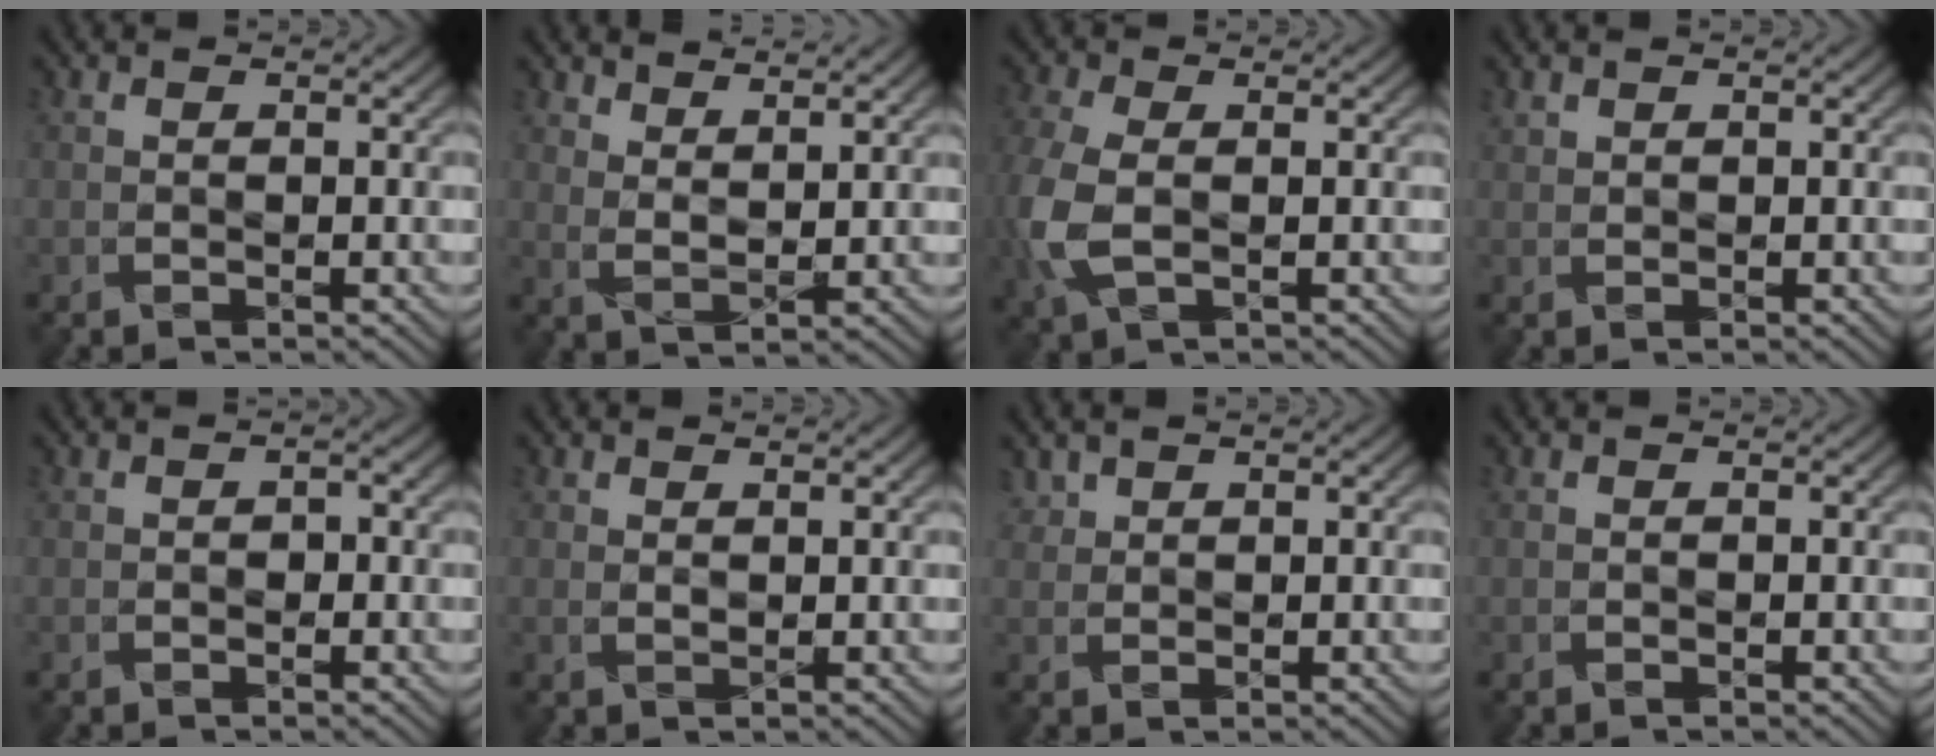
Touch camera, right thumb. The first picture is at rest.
{"total": 4.4, "force": [3.9, 1.0, 1.7], "torque": [-0.019, -0.012, 0.072]}
{"total": 6.2, "force": [-1.0, 3.7, 4.9], "torque": [-0.140, -0.008, -0.019]}
{"total": 0.7, "force": [0.7, 0.1, -0.1], "torque": [-0.001, 0.001, 0.016]}
{"total": 1.1, "force": [-0.1, 0.6, 0.9], "torque": [-0.012, 0.001, -0.004]}
{"total": 0.9, "force": [0.8, 0.1, 0.3], "torque": [-0.007, -0.002, 0.014]}
{"total": 1.6, "force": [1.4, 0.6, 0.1], "torque": [-0.004, 0.002, 0.034]}
{"total": 0.0}